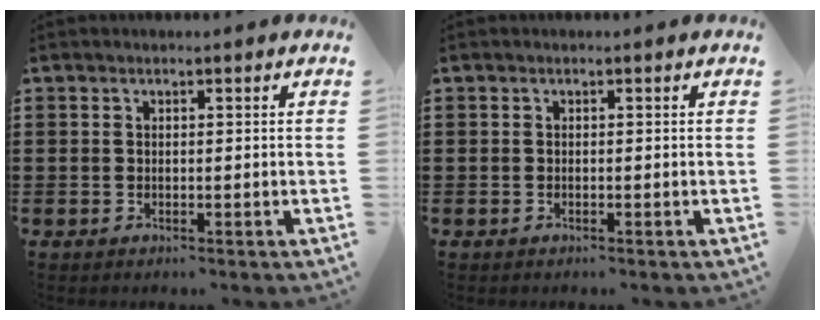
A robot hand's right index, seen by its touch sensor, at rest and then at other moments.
{"total": 0.0}